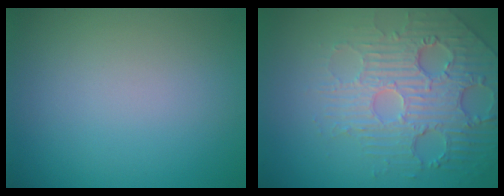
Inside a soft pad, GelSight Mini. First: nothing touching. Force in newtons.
{"total": 5.6, "press": 4.7, "slide": 3.0}